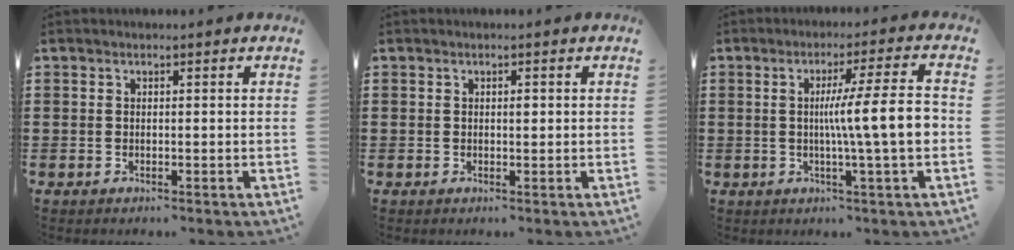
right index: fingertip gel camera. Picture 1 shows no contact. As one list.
[{"total": 0.8, "force": [0.2, 0.4, 0.7], "torque": [-0.014, 0.000, 0.003]}, {"total": 9.6, "force": [-0.2, 0.4, 9.6], "torque": [-0.153, -0.009, -0.012]}]